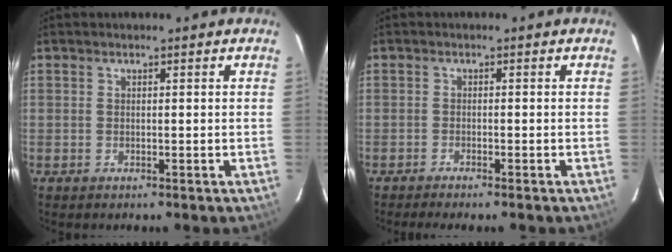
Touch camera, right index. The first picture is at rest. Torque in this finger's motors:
{"motor_torque": [0.06, -0.03, 0.13, 0.02]}